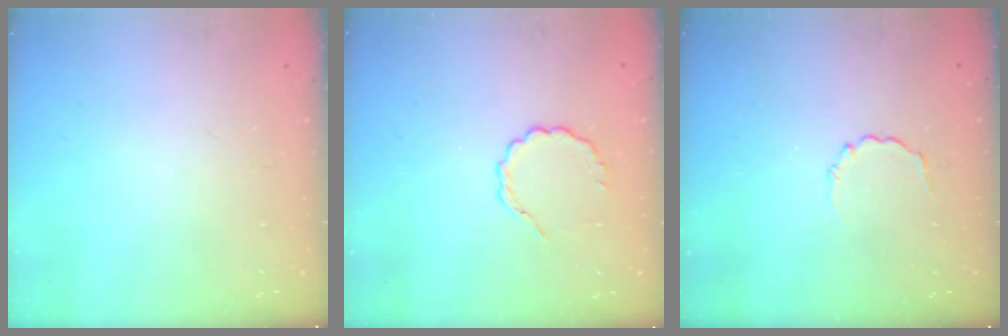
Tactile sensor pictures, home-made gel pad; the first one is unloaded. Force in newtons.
{"total": 4.1, "press": 3.9, "slide": 1.3}
{"total": 2.1, "press": 1.9, "slide": 0.9}